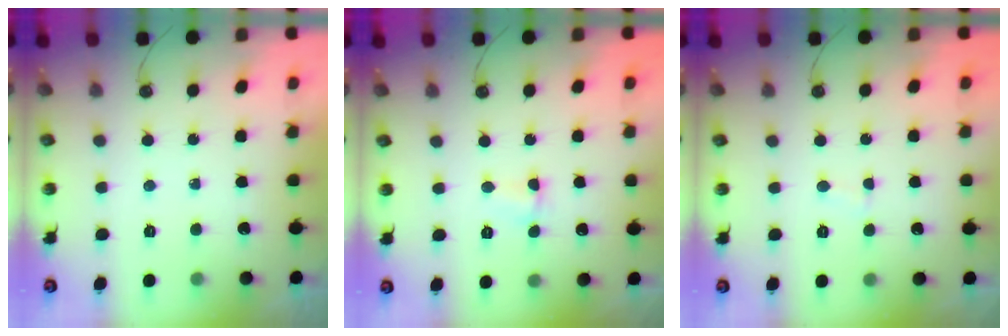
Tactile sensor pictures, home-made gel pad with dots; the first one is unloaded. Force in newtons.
{"total": 2.0, "press": 1.9, "slide": 0.5}
{"total": 1.7, "press": 1.7, "slide": 0.2}